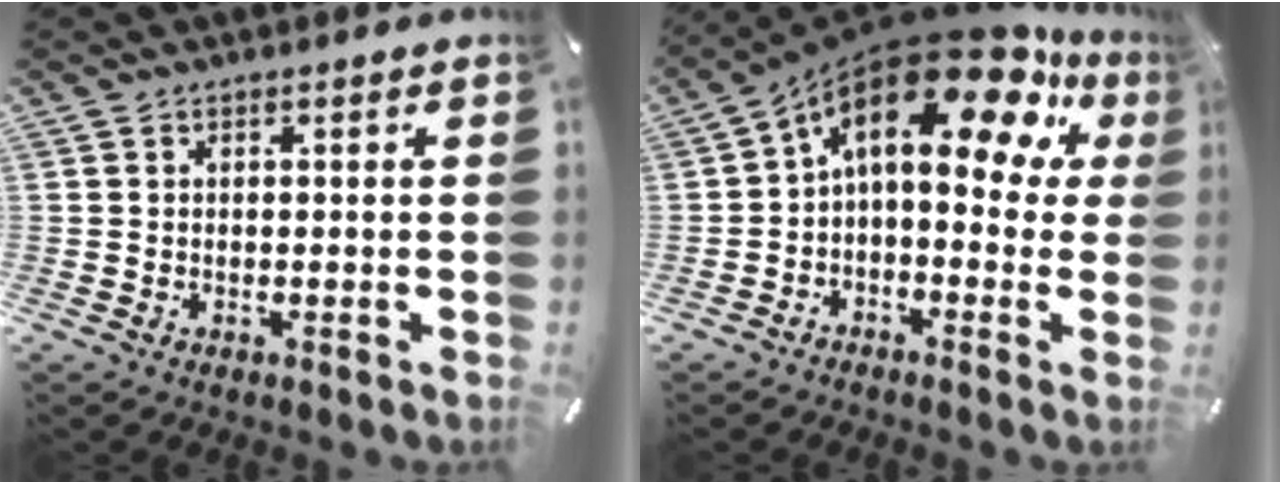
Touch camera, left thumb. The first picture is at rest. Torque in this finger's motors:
{"motor_torque": [1.05, 1.17, 2.76, -0.01, 0.62]}